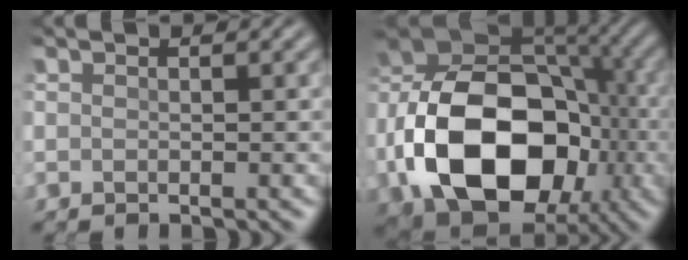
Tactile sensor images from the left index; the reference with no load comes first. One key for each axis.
{"total": 15.4, "fx": -4.1, "fy": 10.2, "fz": 10.8, "tx": -0.203, "ty": -0.007, "tz": -0.076}